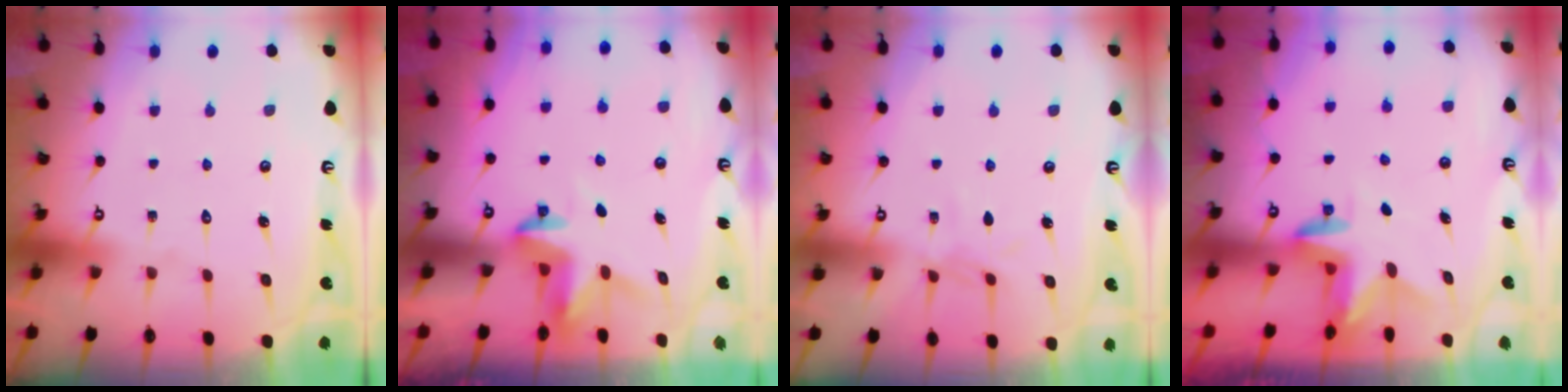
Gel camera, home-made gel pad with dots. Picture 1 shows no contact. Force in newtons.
{"total": 3.7, "press": 3.7, "slide": 0.4}
{"total": 4.7, "press": 4.7, "slide": 0.2}
{"total": 3.0, "press": 3.0, "slide": 0.2}